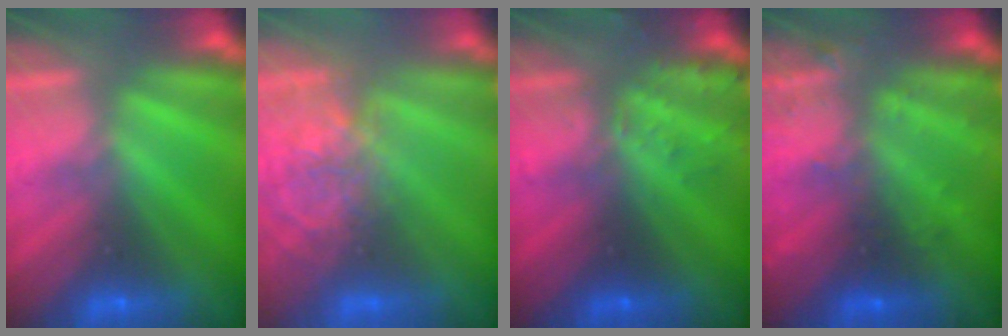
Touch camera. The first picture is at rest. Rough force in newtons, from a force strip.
{"total": 3.9}
{"total": 3.2}
{"total": 3.0}